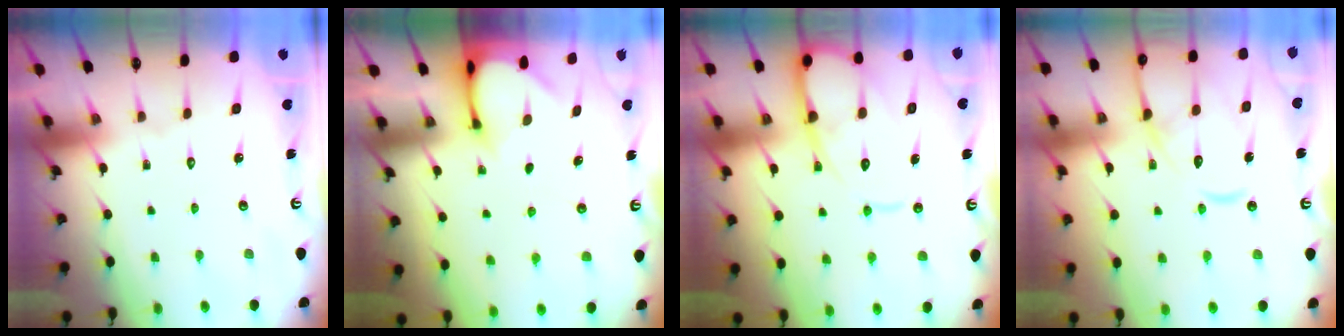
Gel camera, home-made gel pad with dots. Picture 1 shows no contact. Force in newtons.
{"total": 3.2, "press": 3.2, "slide": 0.3}
{"total": 11.8, "press": 11.7, "slide": 1.3}
{"total": 12.6, "press": 12.5, "slide": 1.1}